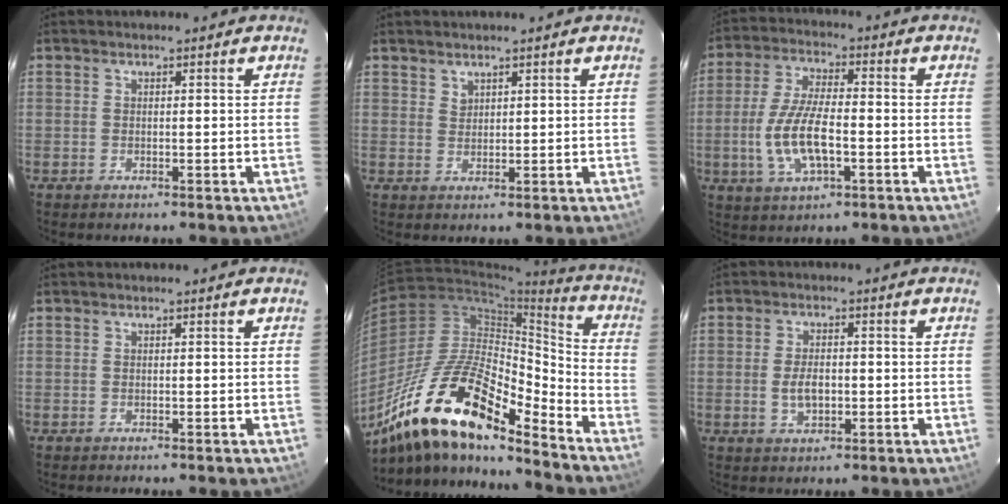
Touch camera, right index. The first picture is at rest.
{"total": 1.6, "force": [1.4, 0.7, 0.2], "torque": [0.002, 0.003, 0.027]}
{"total": 11.2, "force": [-2.6, 4.3, 10.0], "torque": [-0.206, -0.003, -0.047]}
{"total": 0.0}
{"total": 21.8, "force": [-16.2, 6.1, 13.3], "torque": [-0.242, -0.010, -0.300]}
{"total": 4.5, "force": [-0.8, 2.6, 3.6], "torque": [-0.070, -0.002, -0.009]}